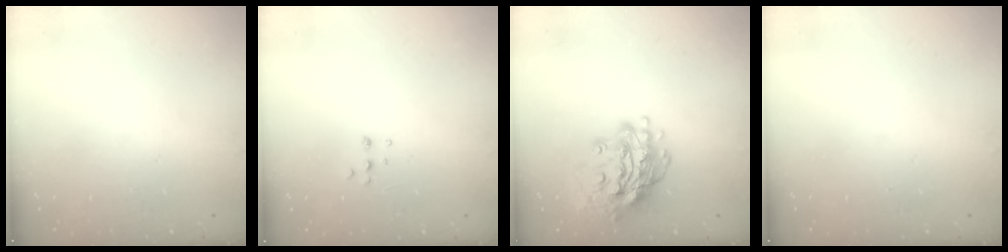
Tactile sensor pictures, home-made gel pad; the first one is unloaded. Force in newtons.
{"total": 4.5, "press": 4.4, "slide": 0.8}
{"total": 15.9, "press": 15.8, "slide": 1.3}
{"total": 0.0}